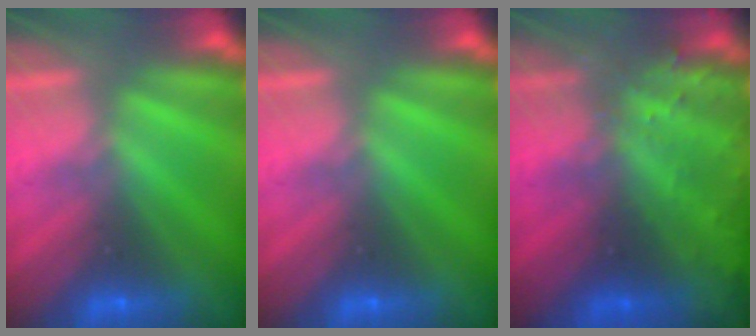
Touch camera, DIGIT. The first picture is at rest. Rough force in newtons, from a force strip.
{"total": 0.0}
{"total": 8.0}